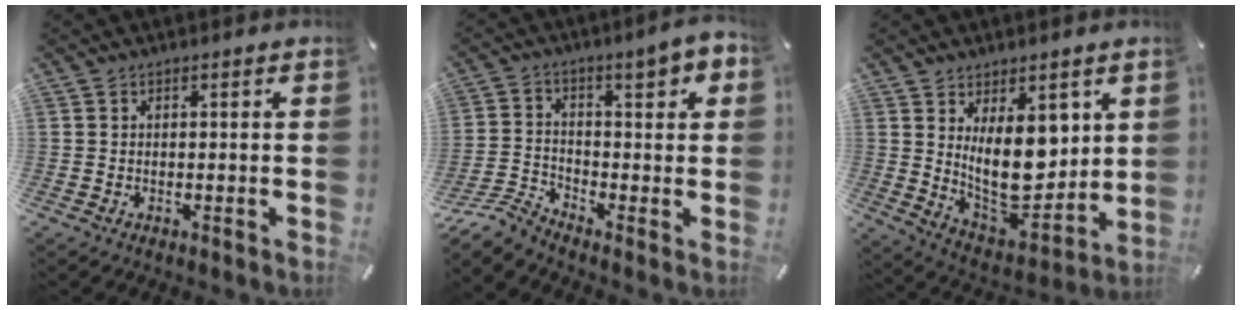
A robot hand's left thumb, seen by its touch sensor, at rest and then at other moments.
{"total": 8.0, "force": [-4.6, 3.4, 5.6], "torque": [-0.108, 0.018, -0.091]}
{"total": 14.5, "force": [4.8, 8.0, 11.0], "torque": [-0.172, -0.052, 0.089]}